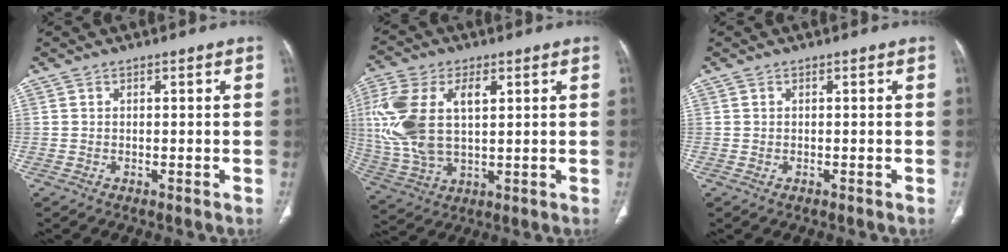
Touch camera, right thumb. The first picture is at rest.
{"total": 16.5, "force": [3.5, 9.2, 13.2], "torque": [-0.298, 0.006, 0.072]}
{"total": 0.0}